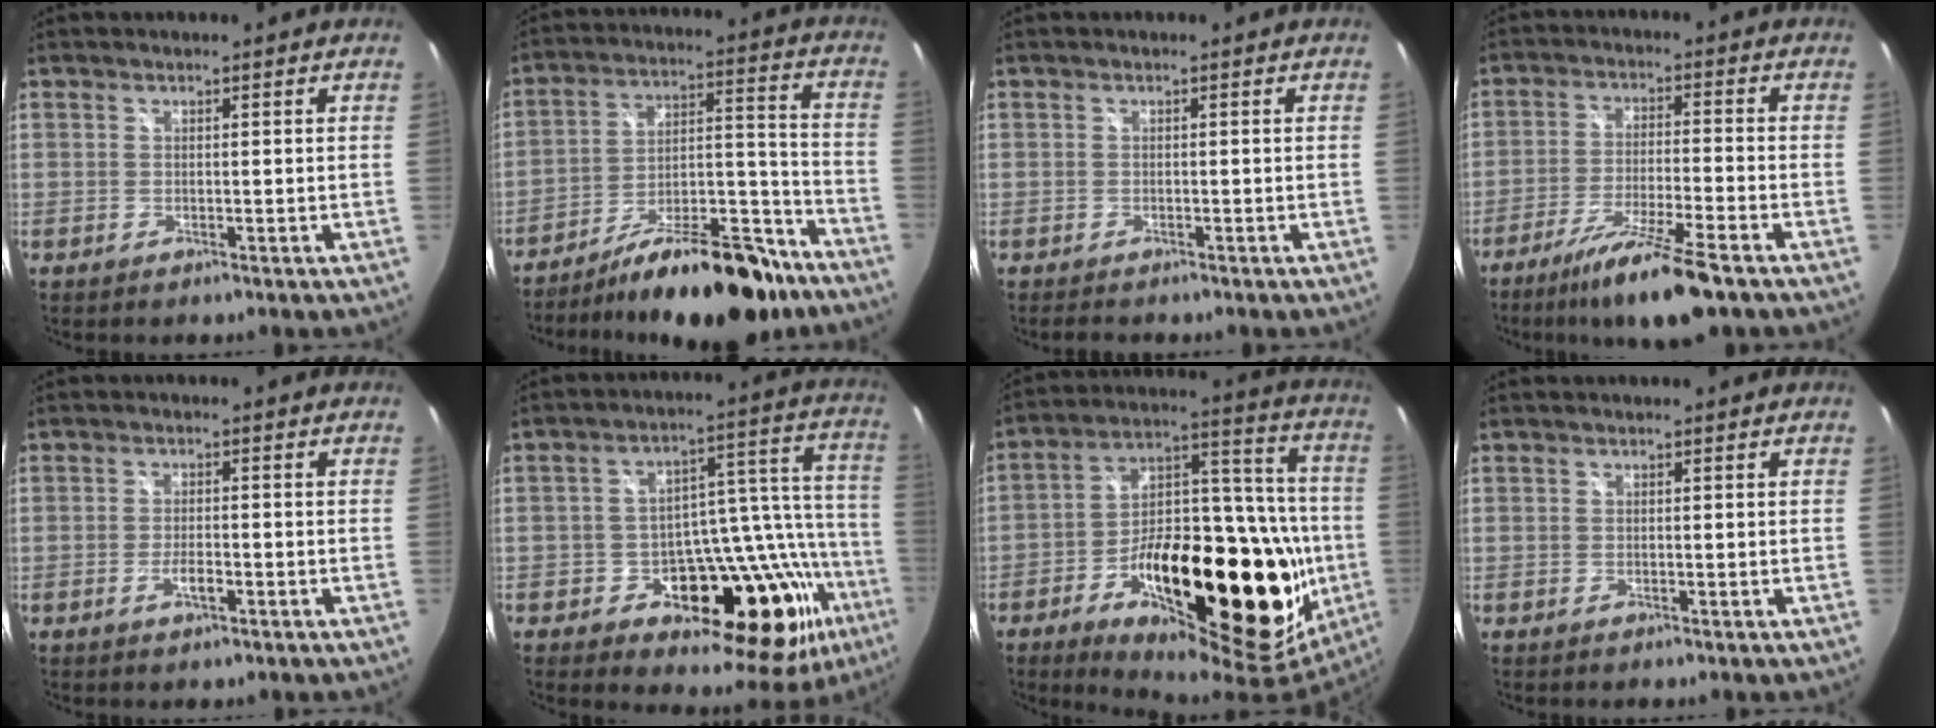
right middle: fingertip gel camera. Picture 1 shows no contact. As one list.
[{"total": 20.0, "force": [-15.1, 6.2, 11.5], "torque": [-0.173, 0.013, -0.222]}, {"total": 1.8, "force": [-1.6, 0.5, 0.6], "torque": [-0.013, -0.011, -0.026]}, {"total": 12.1, "force": [-8.8, 0.6, 8.3], "torque": [-0.168, -0.022, -0.152]}, {"total": 2.6, "force": [-1.3, 1.0, 2.1], "torque": [-0.042, -0.002, -0.024]}, {"total": 23.0, "force": [-11.0, 12.2, 16.1], "torque": [-0.229, 0.011, -0.150]}, {"total": 35.5, "force": [-11.7, 15.8, 29.6], "torque": [-0.437, 0.027, -0.161]}, {"total": 0.0}]